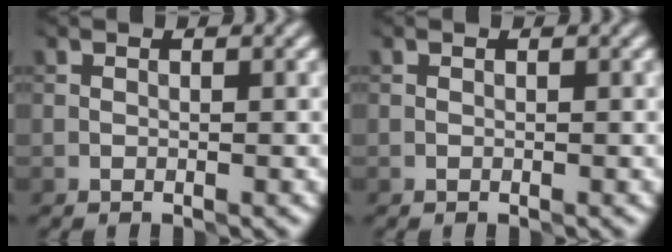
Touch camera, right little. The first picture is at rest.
{"total": 0.0}